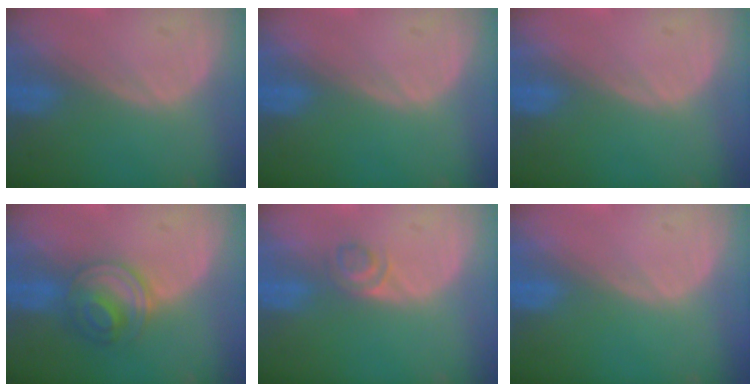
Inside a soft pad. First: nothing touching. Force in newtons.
{"total": 0.0}
{"total": 0.0}
{"total": 6.1, "press": 5.4, "slide": 2.8}
{"total": 2.3, "press": 2.1, "slide": 1.0}
{"total": 0.0}